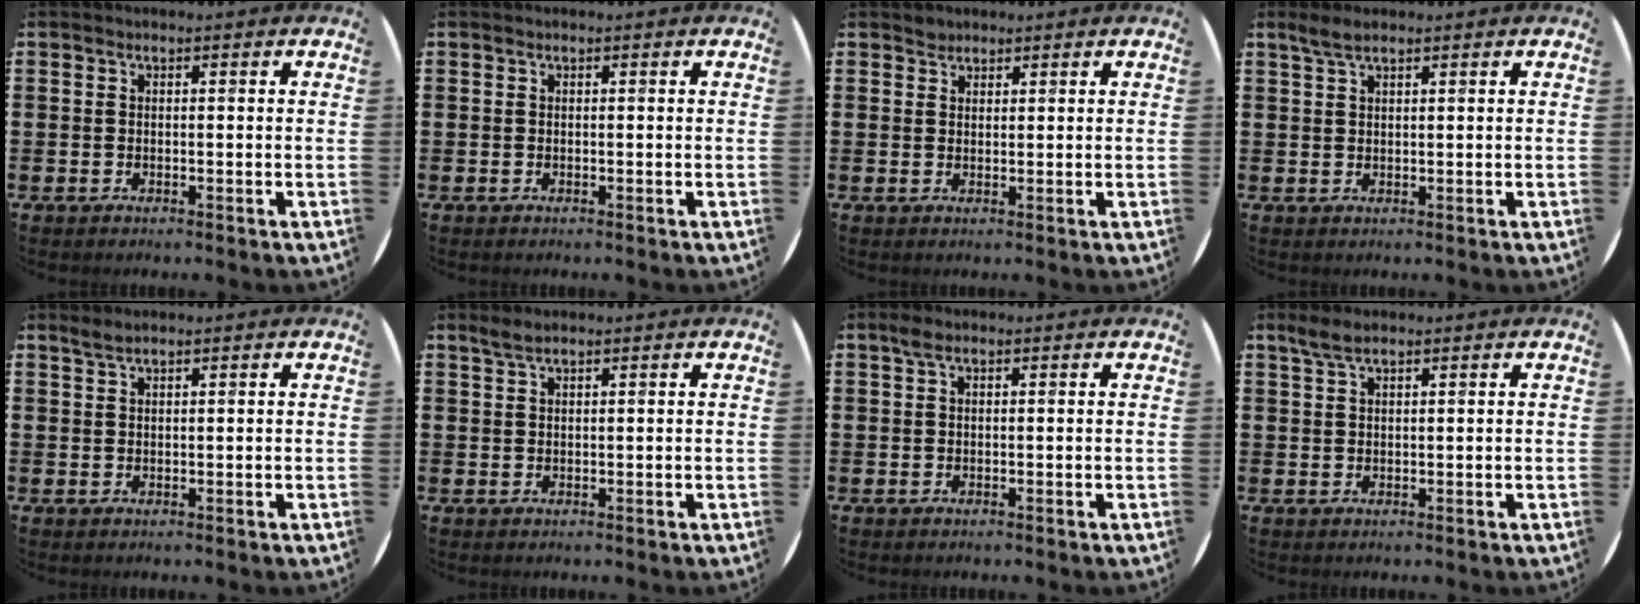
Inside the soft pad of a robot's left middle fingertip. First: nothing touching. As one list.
[{"total": 0.0}, {"total": 1.3, "force": [1.2, 0.6, -0.1], "torque": [0.002, 0.002, 0.023]}, {"total": 2.0, "force": [1.6, 0.4, 1.1], "torque": [-0.023, 0.004, 0.029]}, {"total": 1.2, "force": [1.1, 0.1, 0.4], "torque": [-0.009, 0.003, 0.020]}, {"total": 1.4, "force": [1.2, 0.2, 0.7], "torque": [-0.015, 0.003, 0.022]}, {"total": 1.1, "force": [0.6, 0.5, 0.8], "torque": [-0.016, 0.006, 0.010]}, {"total": 2.2, "force": [1.7, 0.5, 1.2], "torque": [-0.026, 0.005, 0.031]}]